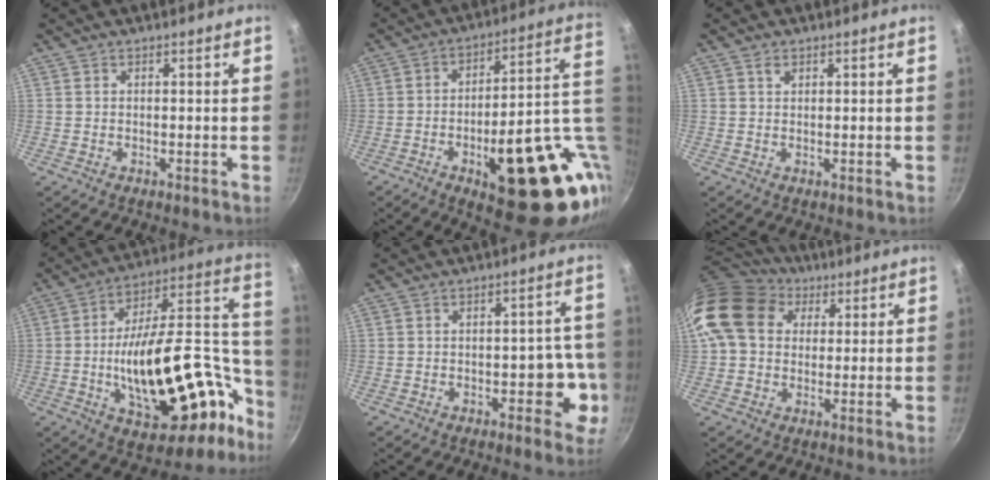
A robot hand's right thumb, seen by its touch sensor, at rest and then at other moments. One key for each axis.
{"total": 27.0, "fx": -4.0, "fy": 11.0, "fz": 24.4, "tx": -0.281, "ty": 0.003, "tz": -0.035}
{"total": 1.2, "fx": 0.7, "fy": 0.7, "fz": 0.6, "tx": -0.008, "ty": 0.001, "tz": 0.011}
{"total": 32.2, "fx": -10.6, "fy": 15.9, "fz": 25.9, "tx": -0.331, "ty": 0.084, "tz": -0.145}
{"total": 7.5, "fx": -2.5, "fy": 4.1, "fz": 5.7, "tx": -0.023, "ty": 0.028, "tz": -0.032}
{"total": 16.4, "fx": 5.4, "fy": 12.7, "fz": 8.8, "tx": -0.156, "ty": 0.022, "tz": 0.083}